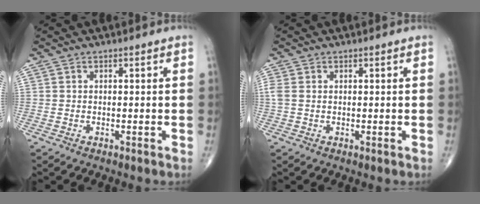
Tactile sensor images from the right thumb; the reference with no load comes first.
{"total": 2.0, "force": [0.4, 1.3, 1.5], "torque": [-0.054, 0.002, 0.008]}